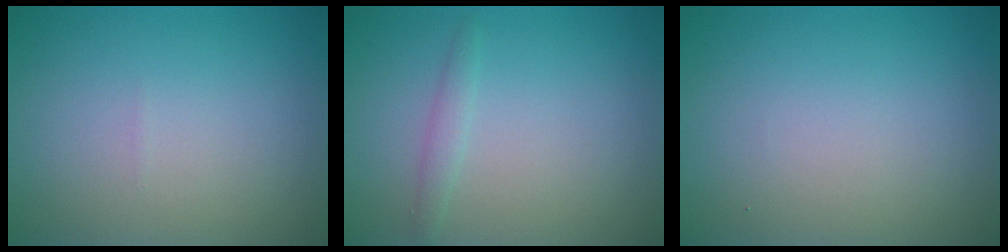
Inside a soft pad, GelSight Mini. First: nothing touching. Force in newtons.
{"total": 1.1, "press": 1.1, "slide": 0.0}
{"total": 0.0}